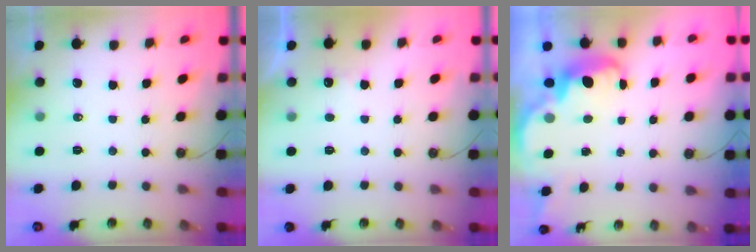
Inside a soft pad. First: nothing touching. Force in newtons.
{"total": 3.7, "press": 3.5, "slide": 1.1}
{"total": 2.7, "press": 2.6, "slide": 0.7}